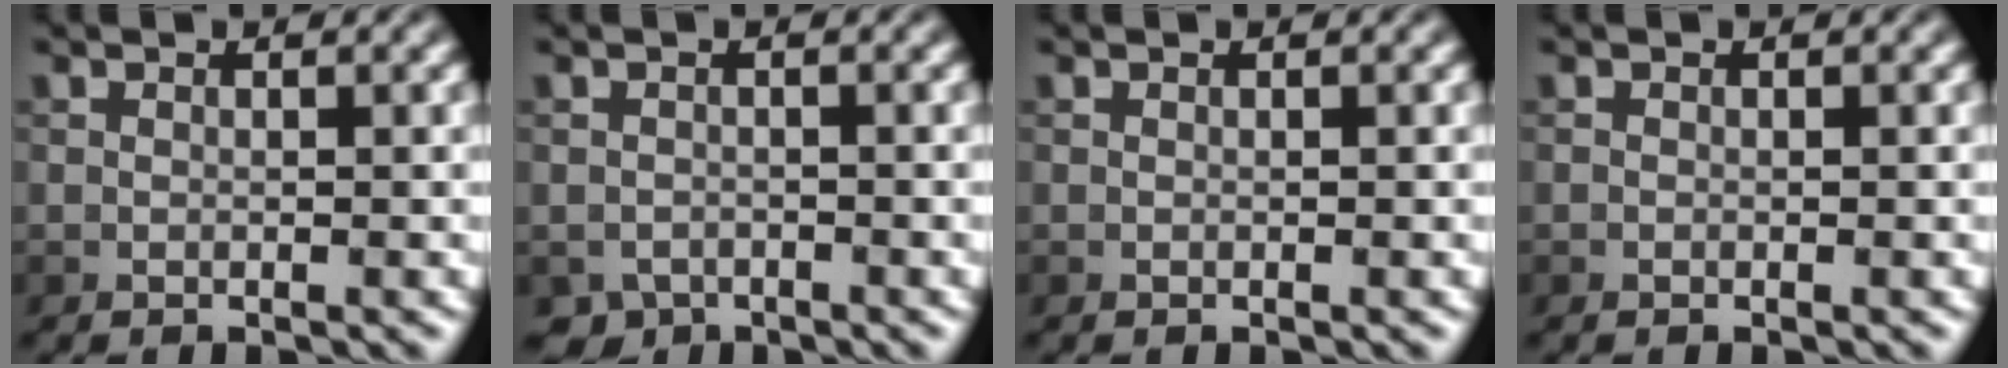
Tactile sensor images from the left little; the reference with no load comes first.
{"total": 1.6, "force": [-1.3, 1.0, 0.1], "torque": [0.004, -0.004, -0.026]}
{"total": 0.0}
{"total": 0.0}